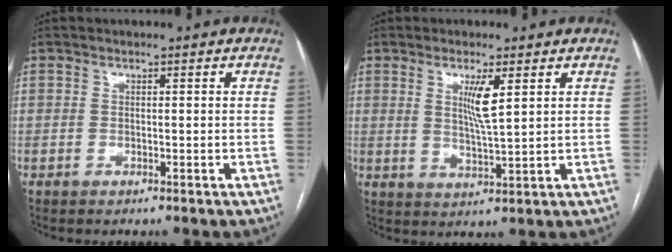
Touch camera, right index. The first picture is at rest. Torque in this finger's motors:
{"motor_torque": [0.38, 0.30, 0.19, 0.08]}